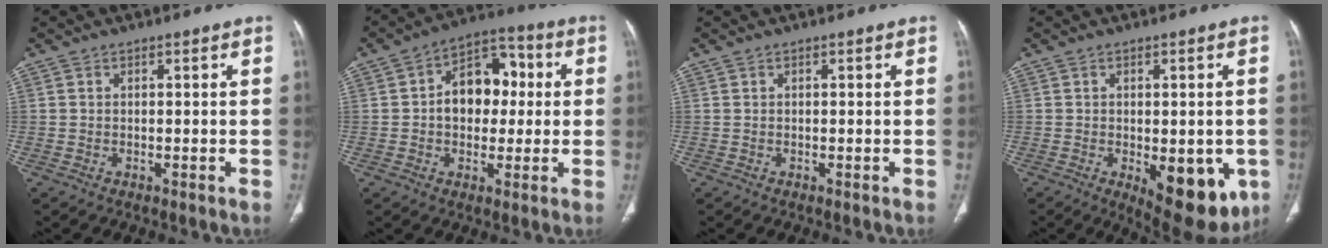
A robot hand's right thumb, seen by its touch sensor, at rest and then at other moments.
{"total": 12.1, "force": [0.9, 8.5, 8.5], "torque": [-0.086, 0.028, 0.007]}
{"total": 0.0}
{"total": 13.2, "force": [-4.0, 6.1, 11.0], "torque": [-0.119, -0.012, -0.037]}